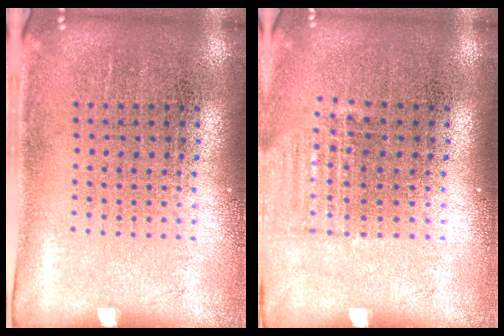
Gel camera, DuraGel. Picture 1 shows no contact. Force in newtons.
{"total": 0.9, "press": 0.9, "slide": 0.3}